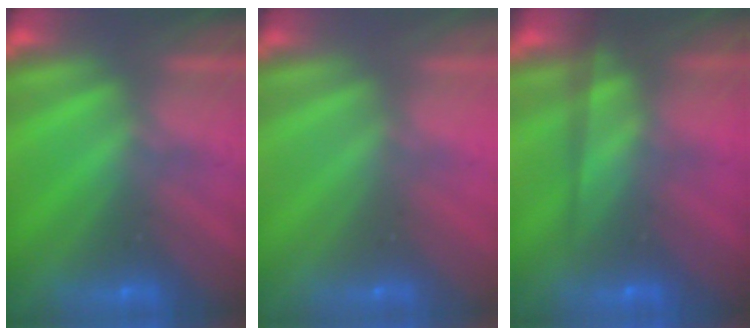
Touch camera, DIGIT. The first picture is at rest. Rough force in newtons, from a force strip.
{"total": 2.5}
{"total": 6.9}